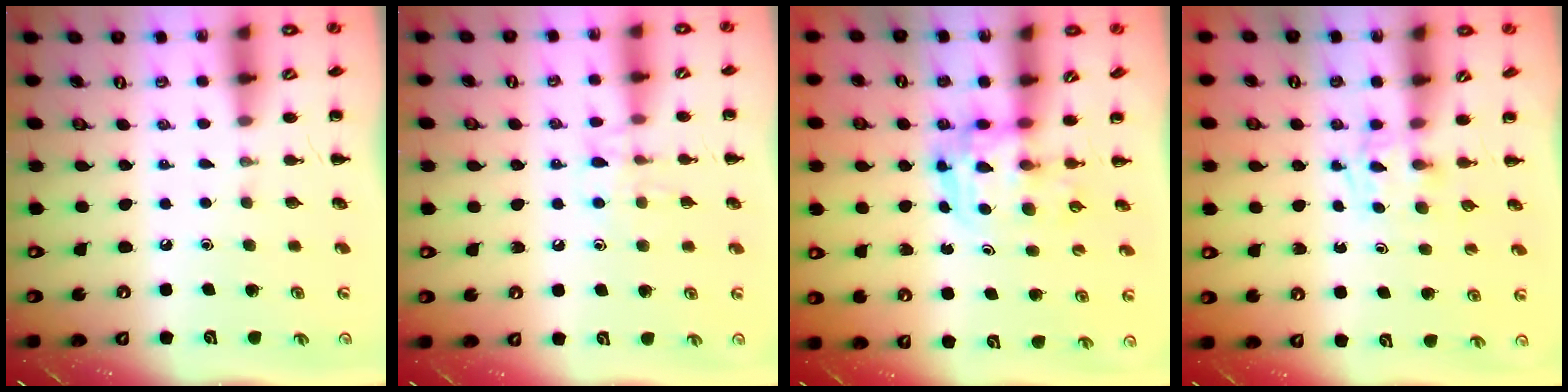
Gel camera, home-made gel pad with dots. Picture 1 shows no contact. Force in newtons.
{"total": 8.0, "press": 8.0, "slide": 0.9}
{"total": 3.4, "press": 3.4, "slide": 0.6}
{"total": 2.7, "press": 2.5, "slide": 1.0}